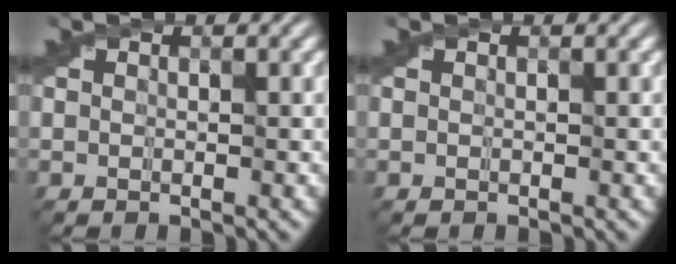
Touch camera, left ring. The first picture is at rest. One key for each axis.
{"total": 0.0}